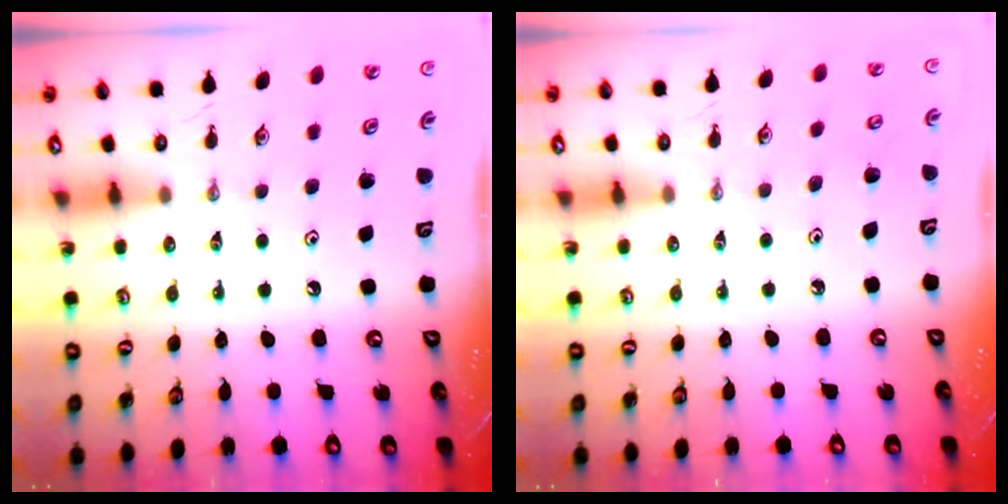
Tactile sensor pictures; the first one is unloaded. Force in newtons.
{"total": 3.4, "press": 3.4, "slide": 0.4}